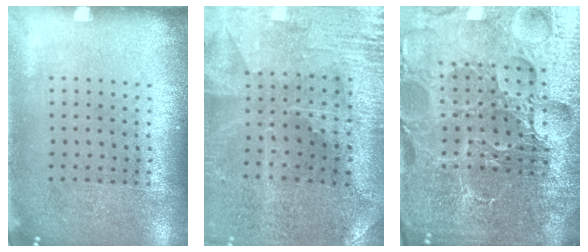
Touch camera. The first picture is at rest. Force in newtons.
{"total": 1.0, "press": 1.0, "slide": 0.3}
{"total": 6.5, "press": 5.8, "slide": 3.0}